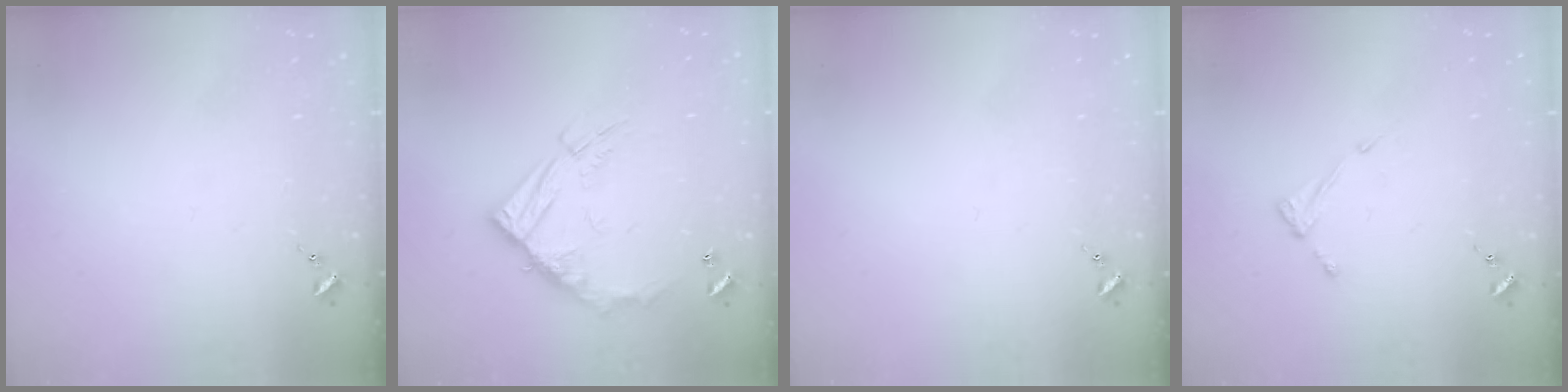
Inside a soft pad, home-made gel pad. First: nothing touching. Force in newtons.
{"total": 16.2, "press": 16.2, "slide": 1.4}
{"total": 0.0}
{"total": 4.4, "press": 4.3, "slide": 0.7}